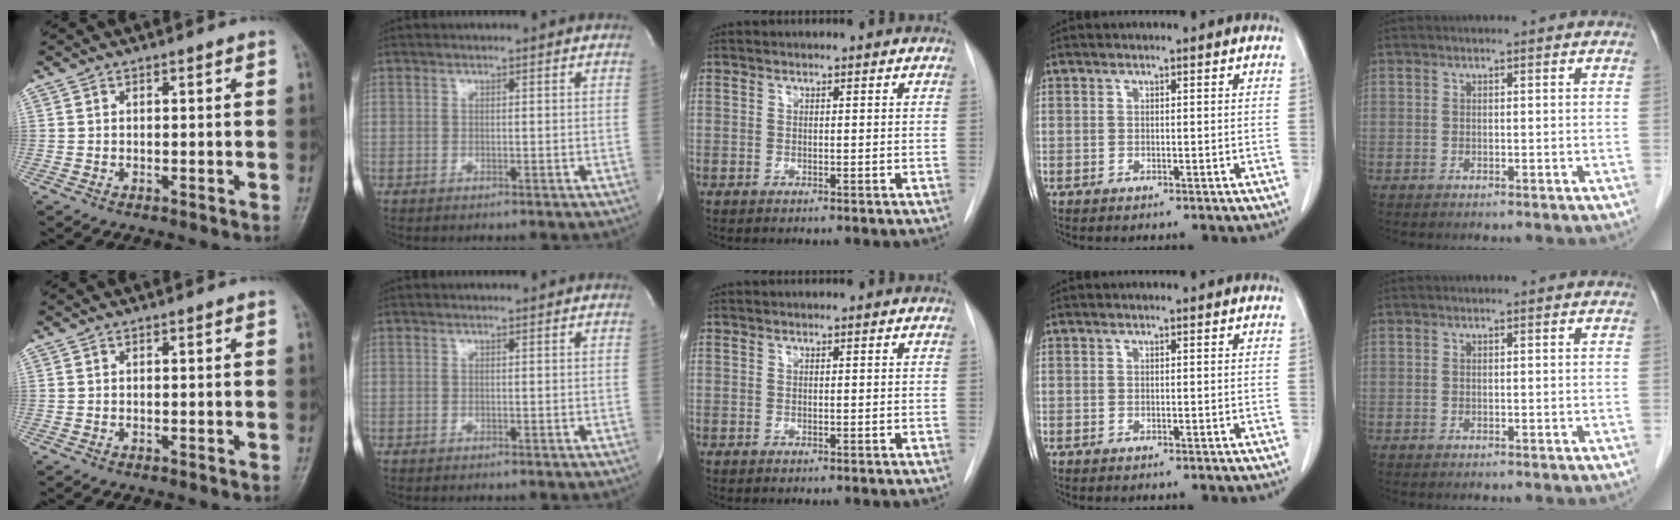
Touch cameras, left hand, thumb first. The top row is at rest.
{}